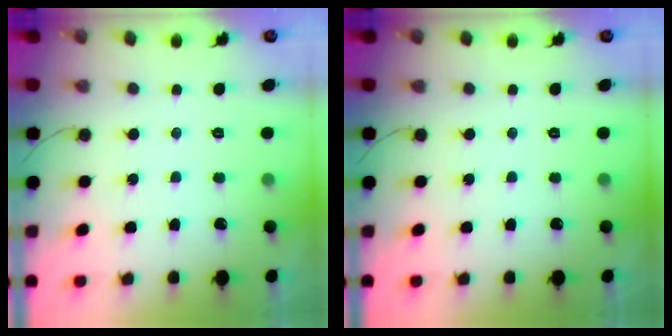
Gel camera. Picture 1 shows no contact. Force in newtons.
{"total": 0.0}